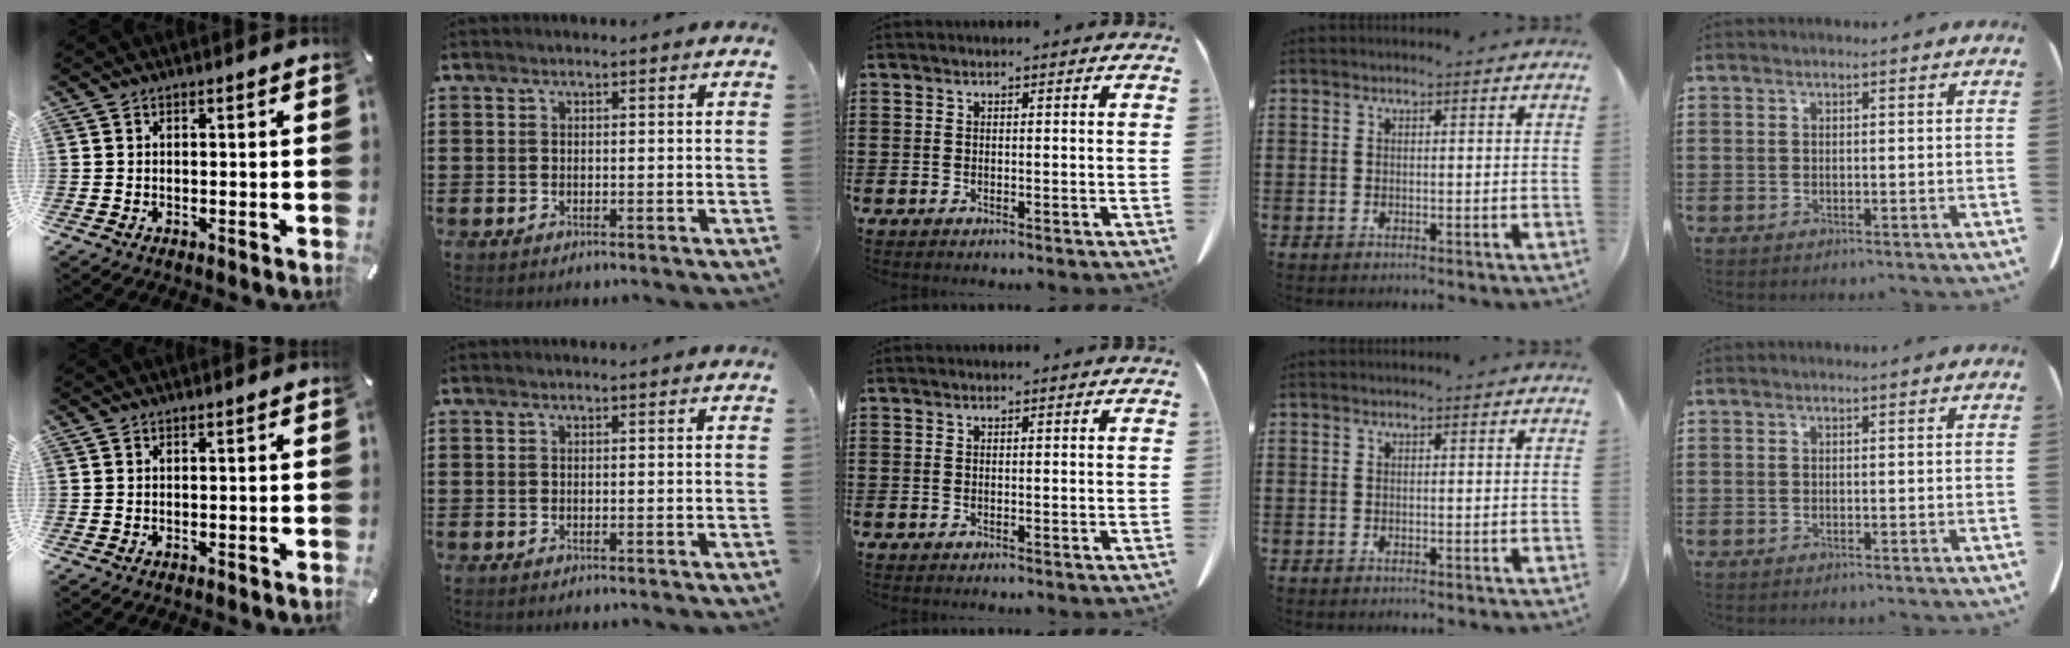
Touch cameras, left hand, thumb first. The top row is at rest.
{}